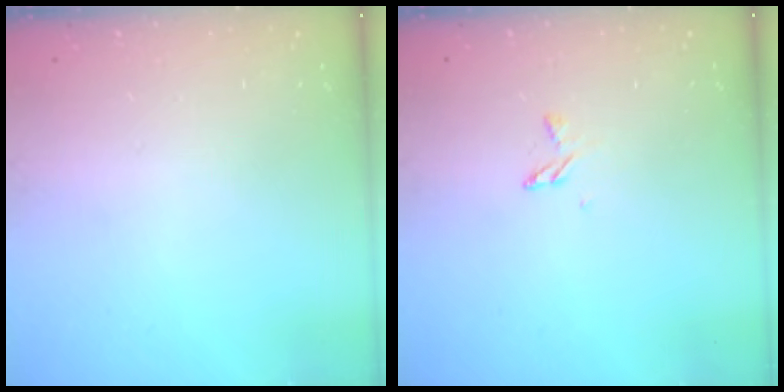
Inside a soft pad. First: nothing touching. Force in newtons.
{"total": 3.9, "press": 3.9, "slide": 0.4}